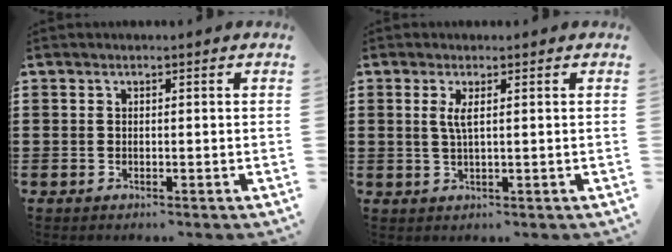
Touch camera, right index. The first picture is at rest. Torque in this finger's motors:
{"motor_torque": [0.57, 0.26, 0.23, 0.07]}